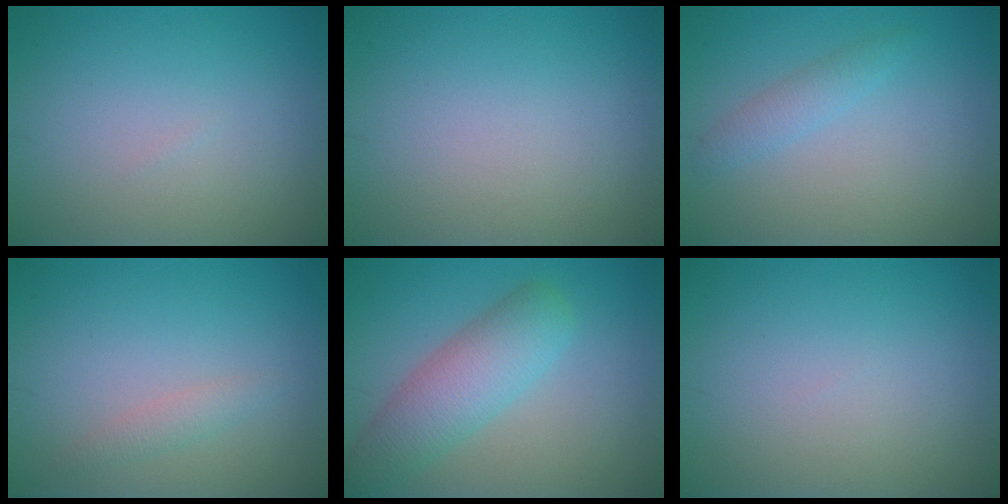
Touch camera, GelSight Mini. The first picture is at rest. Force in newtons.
{"total": 0.0}
{"total": 1.7, "press": 1.6, "slide": 0.0}
{"total": 1.2, "press": 1.2, "slide": 0.1}
{"total": 5.1, "press": 5.1, "slide": 0.2}
{"total": 0.0}